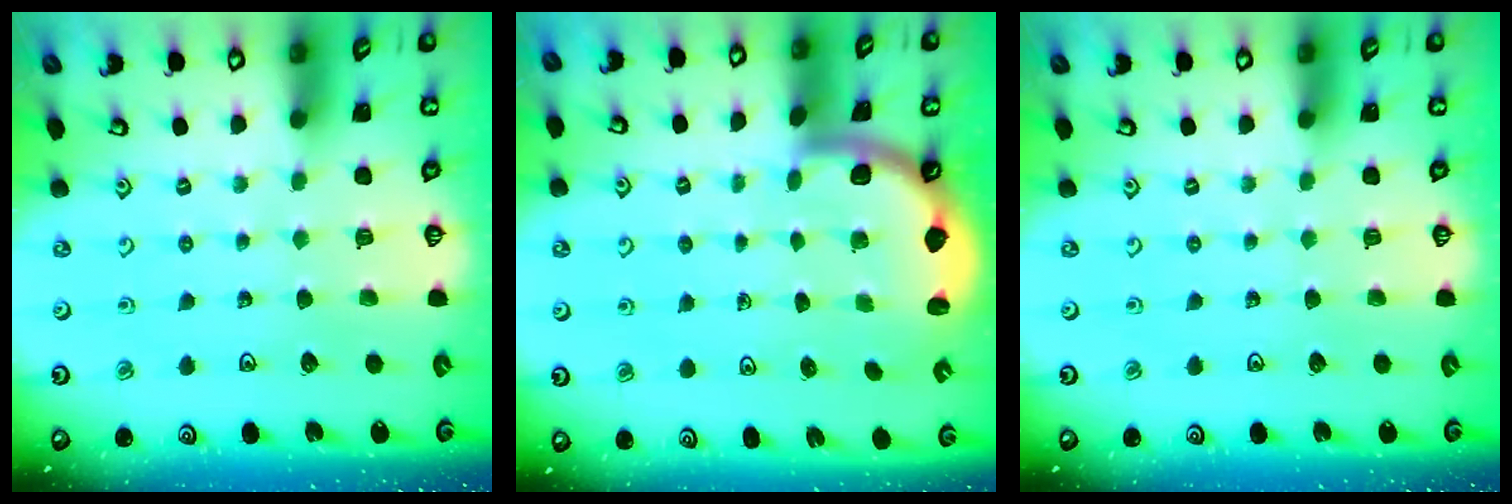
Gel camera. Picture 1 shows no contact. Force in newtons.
{"total": 1.8, "press": 1.8, "slide": 0.1}
{"total": 0.0}